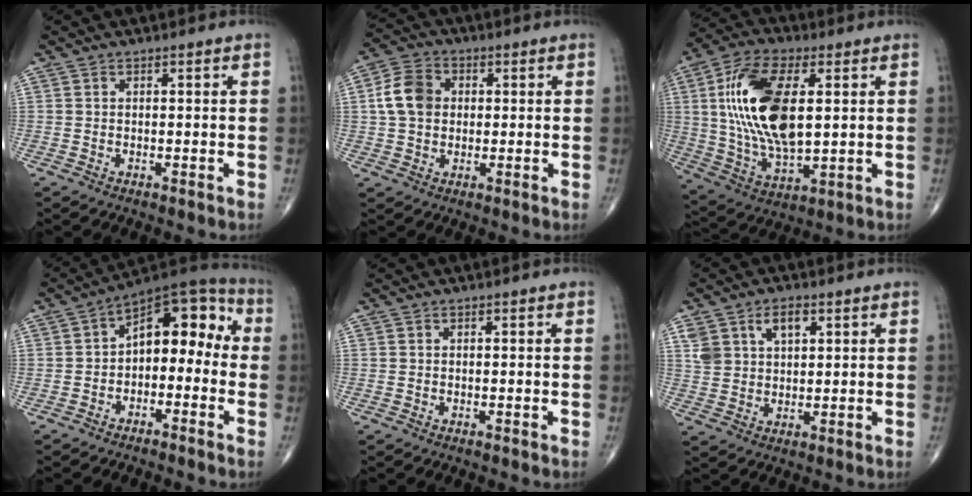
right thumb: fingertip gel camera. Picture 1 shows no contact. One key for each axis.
{"total": 8.1, "fx": 1.0, "fy": 6.3, "fz": 5.0, "tx": -0.083, "ty": 0.013, "tz": 0.011}
{"total": 20.0, "fx": 3.4, "fy": 9.6, "fz": 17.2, "tx": -0.335, "ty": -0.010, "tz": 0.064}
{"total": 12.3, "fx": -1.1, "fy": 7.6, "fz": 9.6, "tx": -0.098, "ty": 0.054, "tz": -0.032}
{"total": 0.0}
{"total": 6.7, "fx": 3.1, "fy": 4.1, "fz": 4.3, "tx": -0.065, "ty": -0.008, "tz": 0.062}